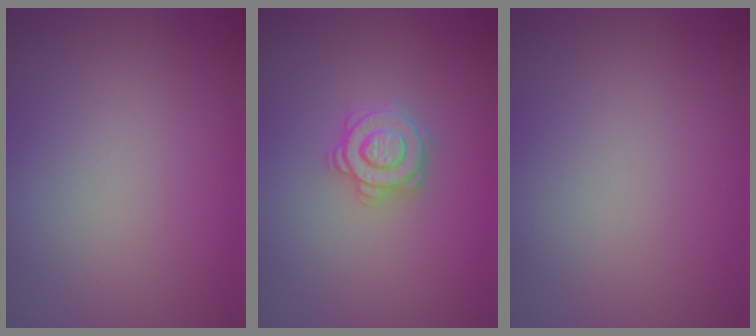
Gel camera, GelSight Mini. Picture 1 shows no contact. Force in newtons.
{"total": 2.8, "press": 2.8, "slide": 0.4}
{"total": 0.0}